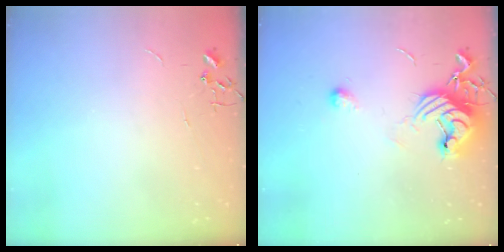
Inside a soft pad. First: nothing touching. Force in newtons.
{"total": 12.5, "press": 12.4, "slide": 1.0}